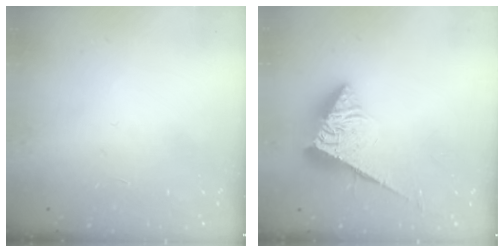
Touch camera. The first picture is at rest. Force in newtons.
{"total": 7.2, "press": 7.2, "slide": 0.3}